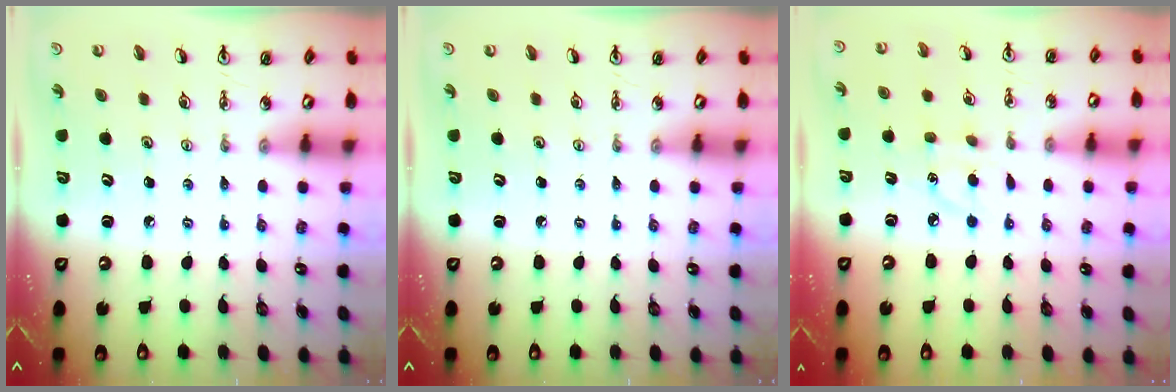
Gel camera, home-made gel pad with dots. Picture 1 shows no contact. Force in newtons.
{"total": 0.0}
{"total": 6.3, "press": 6.3, "slide": 0.6}